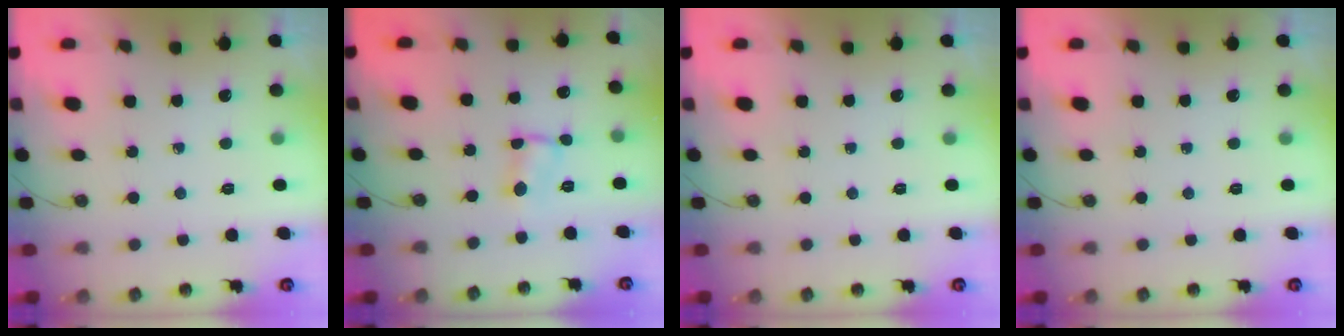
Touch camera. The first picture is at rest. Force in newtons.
{"total": 1.5, "press": 1.5, "slide": 0.2}
{"total": 0.0}
{"total": 0.0}